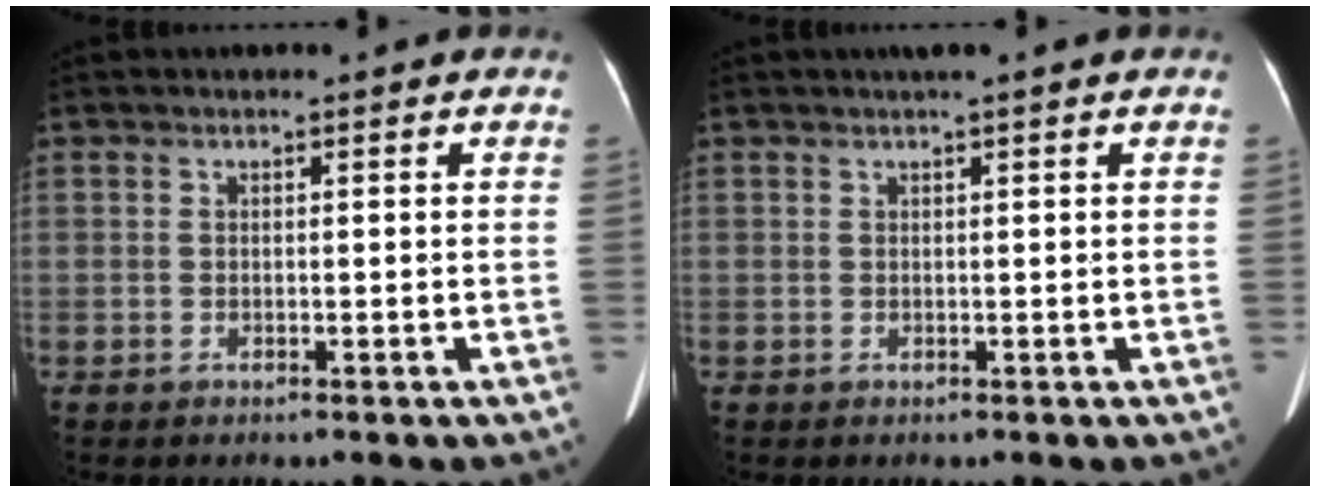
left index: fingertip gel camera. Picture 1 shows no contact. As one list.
[{"total": 1.0, "force": [0.7, 0.1, 0.6], "torque": [-0.009, 0.019, 0.015]}]